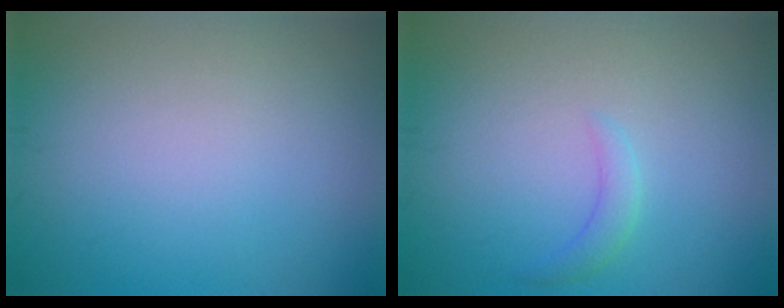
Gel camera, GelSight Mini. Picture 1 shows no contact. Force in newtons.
{"total": 1.3, "press": 1.3, "slide": 0.1}